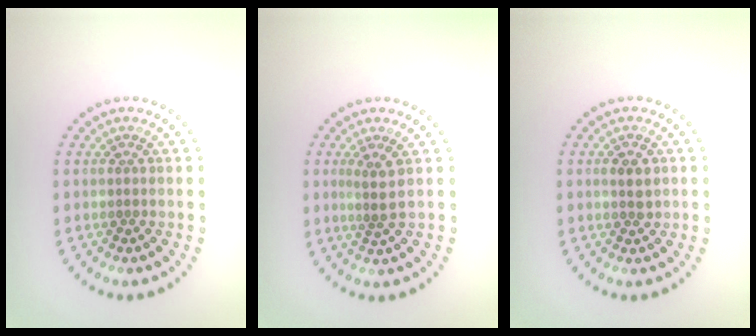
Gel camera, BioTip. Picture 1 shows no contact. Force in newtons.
{"total": 1.9, "press": 1.4, "slide": 1.4}
{"total": 1.6, "press": 1.6, "slide": 0.2}